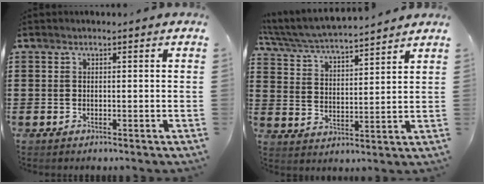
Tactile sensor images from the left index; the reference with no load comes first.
{"total": 5.0, "force": [4.8, 0.1, 1.4], "torque": [-0.050, -0.031, 0.079]}